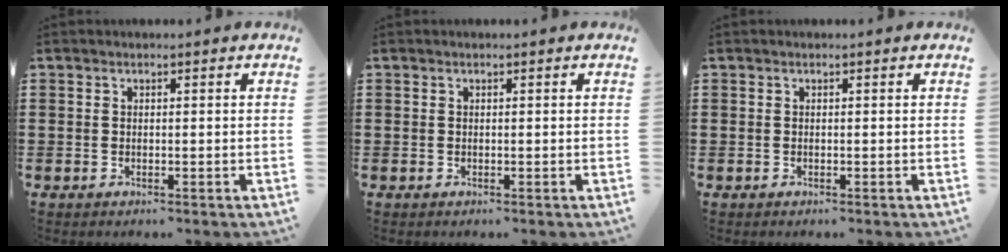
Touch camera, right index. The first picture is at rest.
{"total": 0.0}
{"total": 0.0}